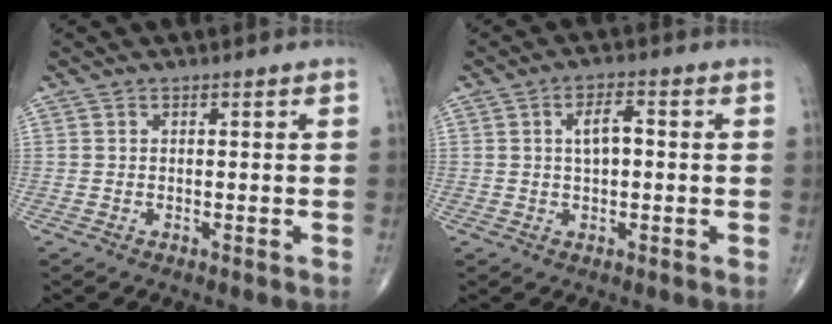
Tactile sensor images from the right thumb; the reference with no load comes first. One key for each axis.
{"total": 4.7, "fx": 0.6, "fy": 2.1, "fz": 4.1, "tx": -0.070, "ty": 0.007, "tz": 0.007}